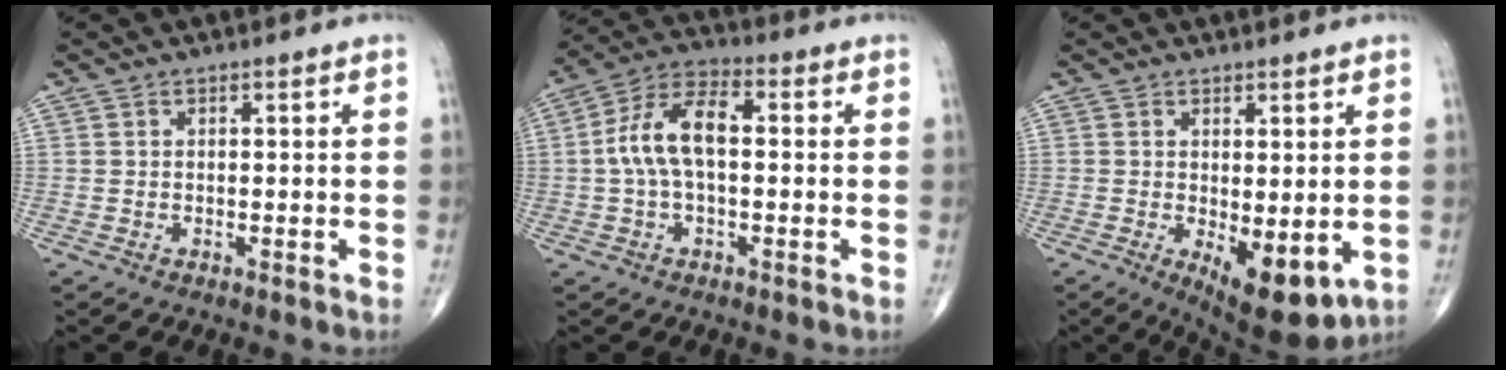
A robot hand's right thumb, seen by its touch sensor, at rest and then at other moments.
{"total": 10.8, "force": [0.3, 5.5, 9.3], "torque": [-0.188, 0.035, -0.001]}
{"total": 9.5, "force": [-2.0, 3.9, 8.4], "torque": [-0.105, -0.022, -0.016]}